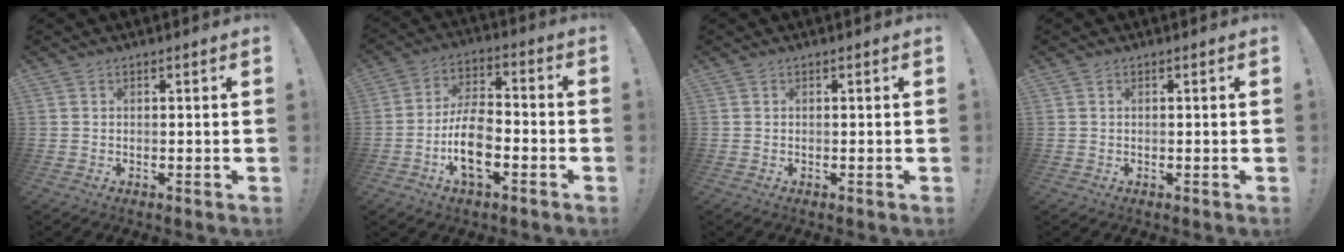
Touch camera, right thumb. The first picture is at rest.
{"total": 13.1, "force": [-4.8, 6.7, 10.2], "torque": [-0.194, 0.016, -0.084]}
{"total": 0.0}
{"total": 0.0}